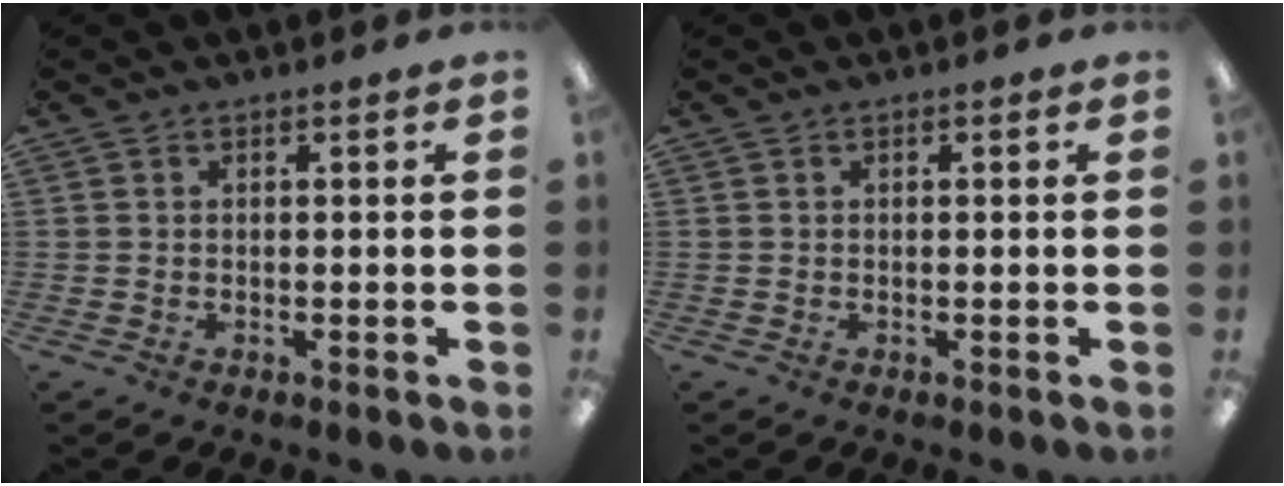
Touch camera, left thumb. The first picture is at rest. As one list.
[{"total": 0.0}]